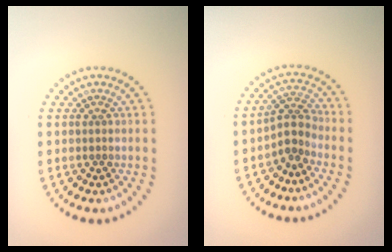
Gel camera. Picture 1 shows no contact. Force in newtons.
{"total": 2.5, "press": 1.8, "slide": 1.7}